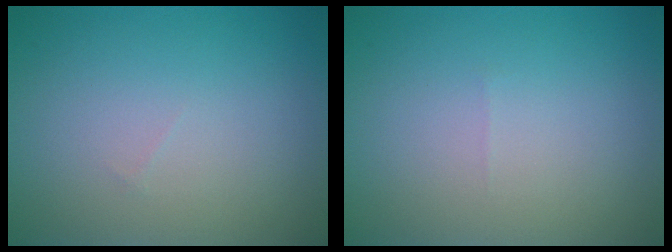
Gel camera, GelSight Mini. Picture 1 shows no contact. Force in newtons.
{"total": 0.0}